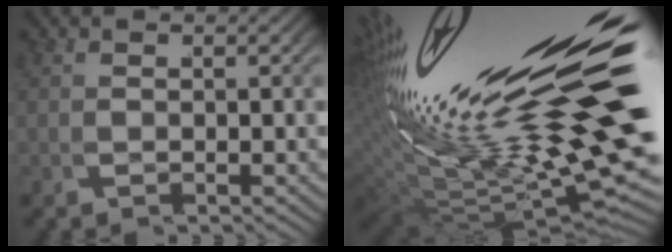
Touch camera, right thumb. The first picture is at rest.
{"total": 14.4, "force": [0.8, 6.5, 12.9], "torque": [-0.188, -0.012, 0.023]}